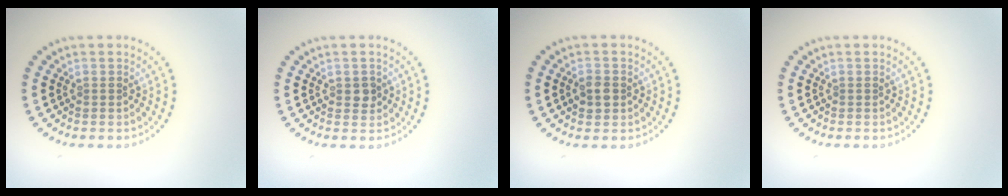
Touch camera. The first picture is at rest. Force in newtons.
{"total": 1.3, "press": 1.3, "slide": 0.2}
{"total": 1.8, "press": 1.7, "slide": 0.3}
{"total": 0.0}